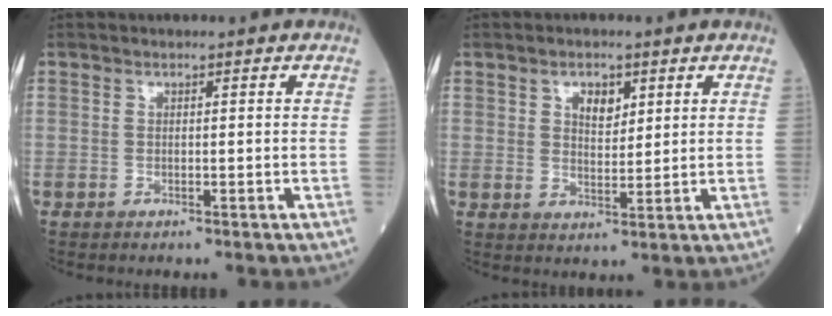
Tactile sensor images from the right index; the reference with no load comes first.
{"total": 3.8, "force": [1.8, 2.1, 2.7], "torque": [-0.043, 0.001, 0.033]}